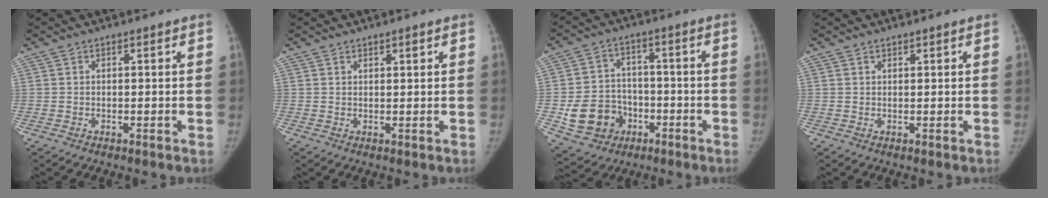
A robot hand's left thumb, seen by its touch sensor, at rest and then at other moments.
{"total": 1.3, "force": [0.9, 0.5, 0.8], "torque": [-0.005, -0.004, 0.014]}
{"total": 11.6, "force": [-3.6, 10.1, 4.4], "torque": [-0.055, 0.025, -0.049]}
{"total": 0.6, "force": [0.5, 0.2, 0.2], "torque": [-0.001, -0.004, 0.009]}